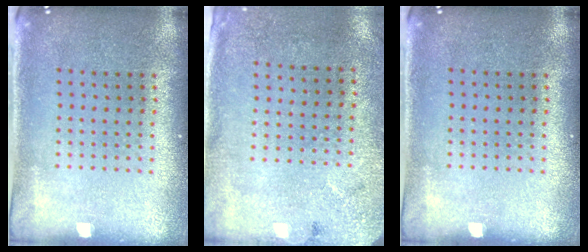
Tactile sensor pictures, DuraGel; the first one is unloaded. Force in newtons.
{"total": 2.7, "press": 2.2, "slide": 1.7}
{"total": 0.0}